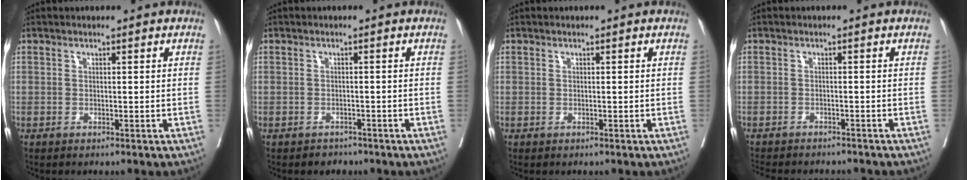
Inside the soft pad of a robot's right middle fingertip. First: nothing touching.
{"total": 1.9, "force": [-1.5, 1.2, -0.1], "torque": [-0.007, 0.002, -0.025]}
{"total": 0.0}
{"total": 10.5, "force": [-9.5, 2.7, 3.6], "torque": [-0.065, -0.009, -0.121]}